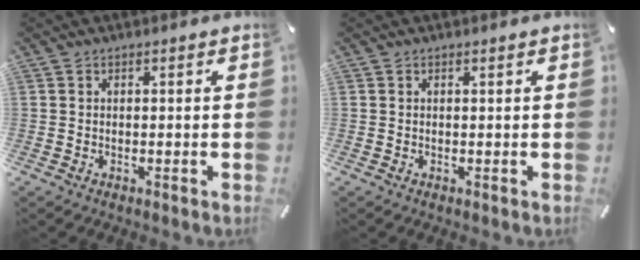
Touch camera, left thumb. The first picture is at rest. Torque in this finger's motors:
{"motor_torque": [-0.20, -0.19, -0.21, -0.17, -0.02]}